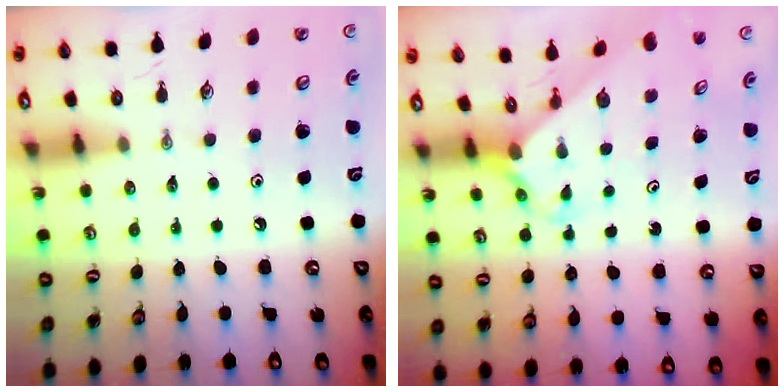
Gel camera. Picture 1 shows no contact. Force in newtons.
{"total": 2.4, "press": 2.4, "slide": 0.2}